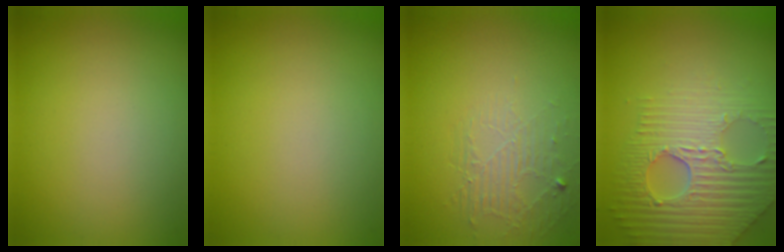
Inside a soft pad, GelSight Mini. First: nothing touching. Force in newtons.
{"total": 0.0}
{"total": 1.8, "press": 0.8, "slide": 1.6}
{"total": 7.6, "press": 5.5, "slide": 5.3}